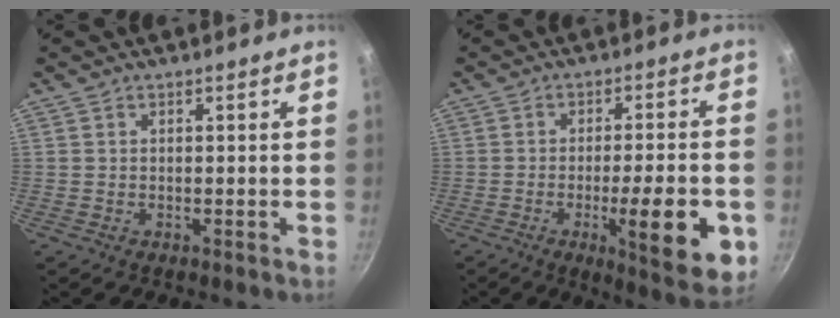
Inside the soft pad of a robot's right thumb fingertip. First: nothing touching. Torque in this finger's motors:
{"motor_torque": [1.49, 1.58, 1.47, -0.59, 0.20]}